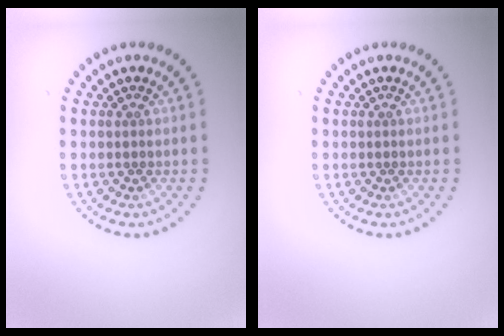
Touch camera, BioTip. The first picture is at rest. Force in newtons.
{"total": 0.0}